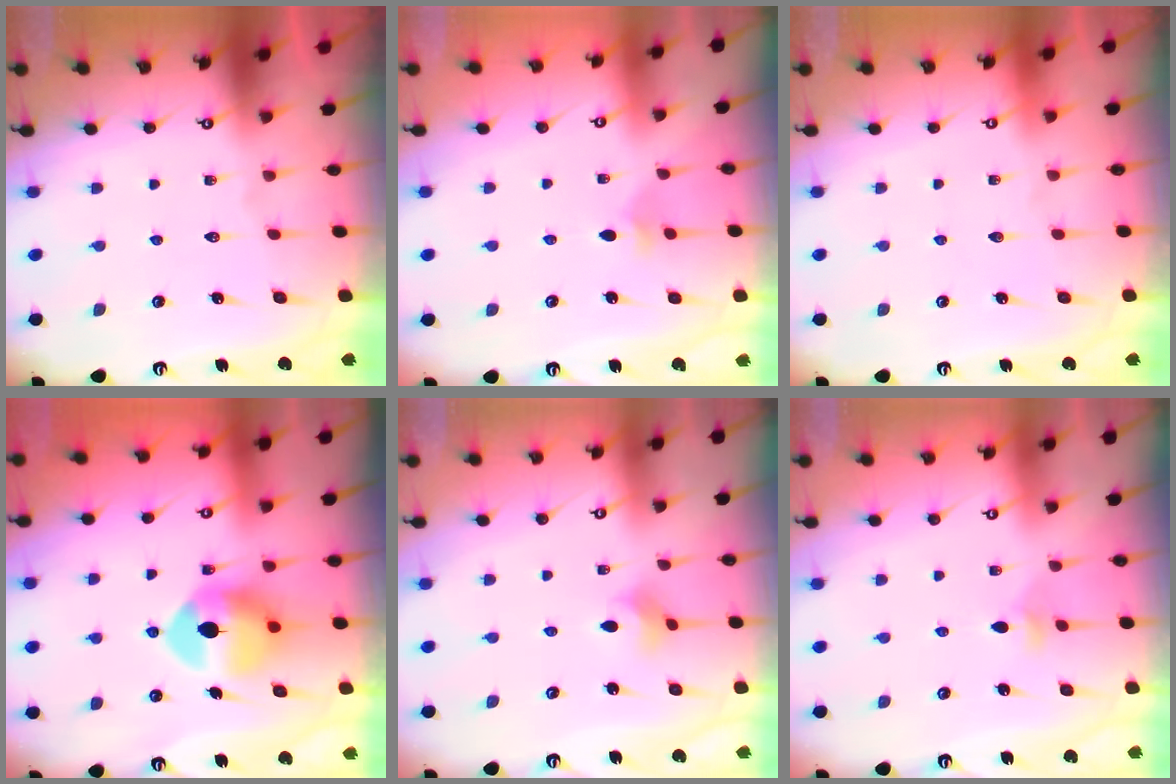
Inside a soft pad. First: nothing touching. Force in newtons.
{"total": 3.0, "press": 2.9, "slide": 0.7}
{"total": 0.0}
{"total": 10.0, "press": 9.9, "slide": 1.7}
{"total": 4.4, "press": 4.3, "slide": 0.8}
{"total": 3.7, "press": 3.6, "slide": 0.9}